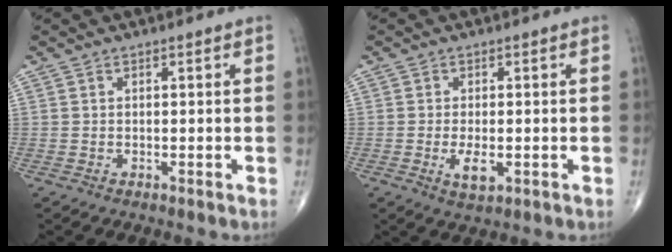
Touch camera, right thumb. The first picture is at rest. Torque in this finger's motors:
{"motor_torque": [-0.10, -0.08, 0.23, 0.31, 0.13]}